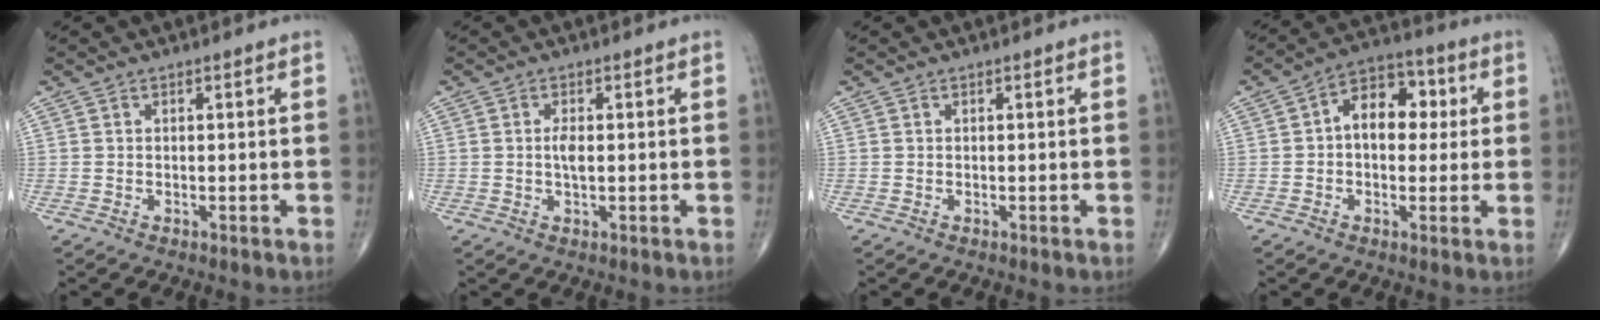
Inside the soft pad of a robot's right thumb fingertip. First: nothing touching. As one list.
[{"total": 2.3, "force": [0.1, 0.9, 2.1], "torque": [-0.040, -0.001, 0.001]}, {"total": 0.0}, {"total": 10.5, "force": [1.3, 6.9, 7.7], "torque": [-0.084, 0.025, 0.012]}]